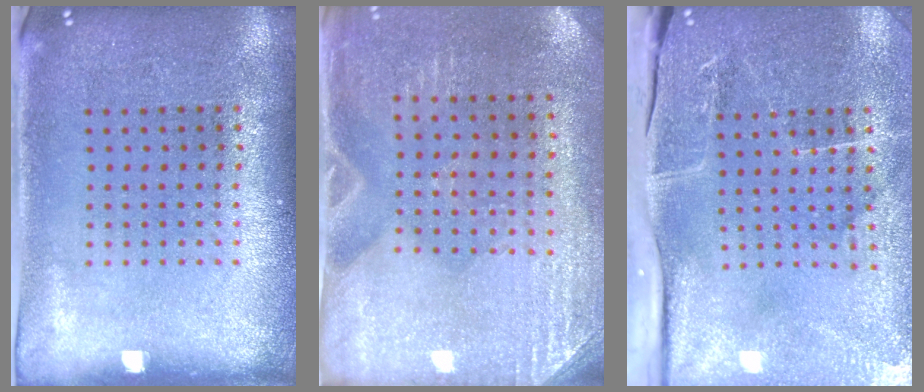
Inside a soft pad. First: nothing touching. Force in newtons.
{"total": 2.8, "press": 2.6, "slide": 1.2}
{"total": 4.2, "press": 3.8, "slide": 1.9}